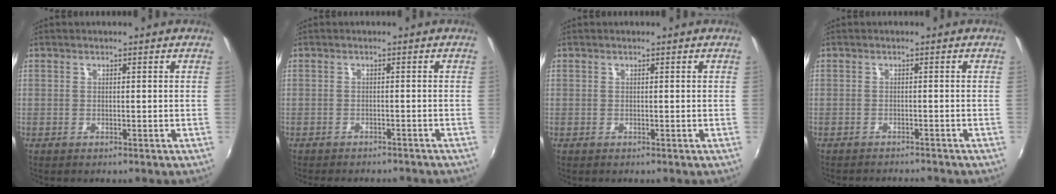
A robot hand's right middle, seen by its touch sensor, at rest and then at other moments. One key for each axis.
{"total": 5.2, "fx": -4.6, "fy": 1.8, "fz": 1.6, "tx": -0.042, "ty": -0.006, "tz": -0.064}
{"total": 0.0}
{"total": 4.5, "fx": -4.3, "fy": 0.6, "fz": 1.2, "tx": -0.035, "ty": -0.012, "tz": -0.064}